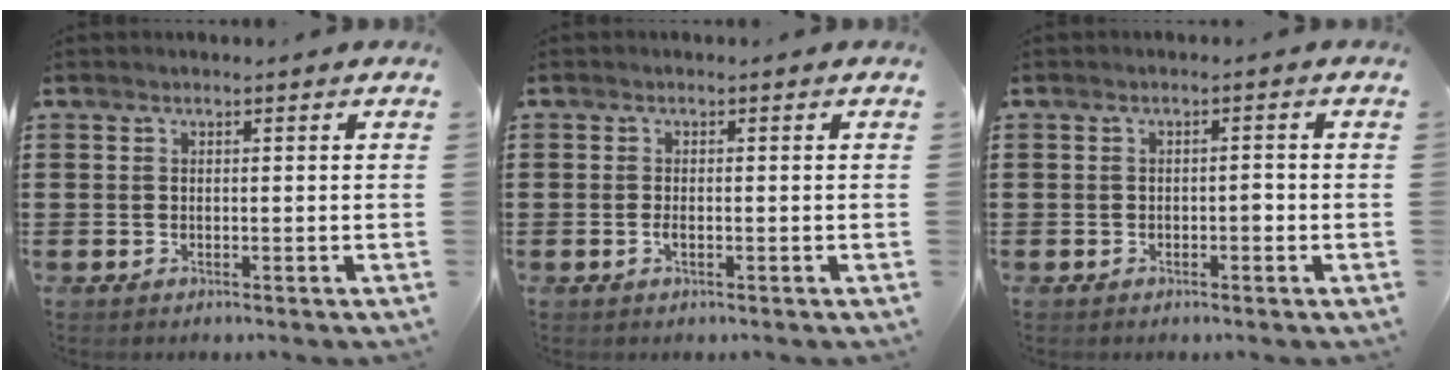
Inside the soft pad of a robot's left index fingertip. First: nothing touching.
{"total": 0.9, "force": [-0.5, 0.3, 0.7], "torque": [-0.023, -0.007, -0.010]}
{"total": 1.2, "force": [-0.5, 0.5, 1.0], "torque": [-0.022, 0.002, -0.010]}